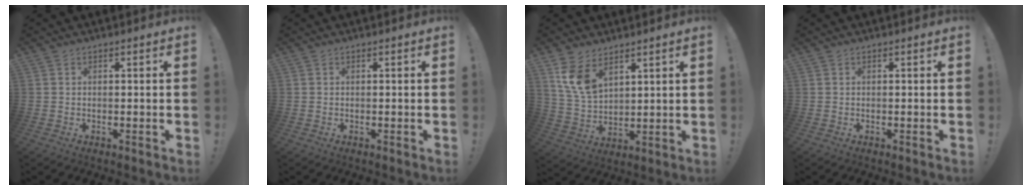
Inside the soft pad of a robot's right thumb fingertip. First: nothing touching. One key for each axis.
{"total": 0.0}
{"total": 10.1, "fx": 6.2, "fy": 5.7, "fz": 5.6, "tx": -0.105, "ty": -0.025, "tz": 0.124}
{"total": 0.0}